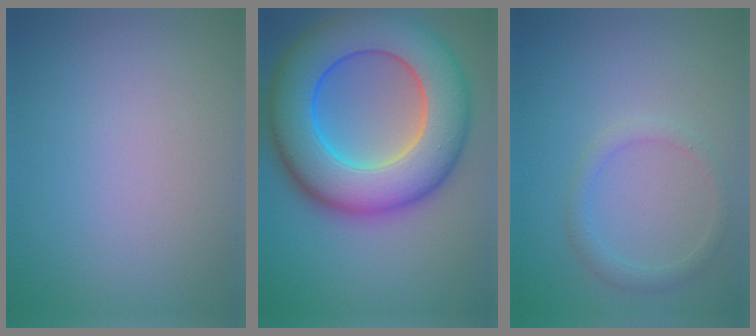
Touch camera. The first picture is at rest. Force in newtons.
{"total": 13.3, "press": 13.3, "slide": 0.4}
{"total": 1.7, "press": 1.7, "slide": 0.2}